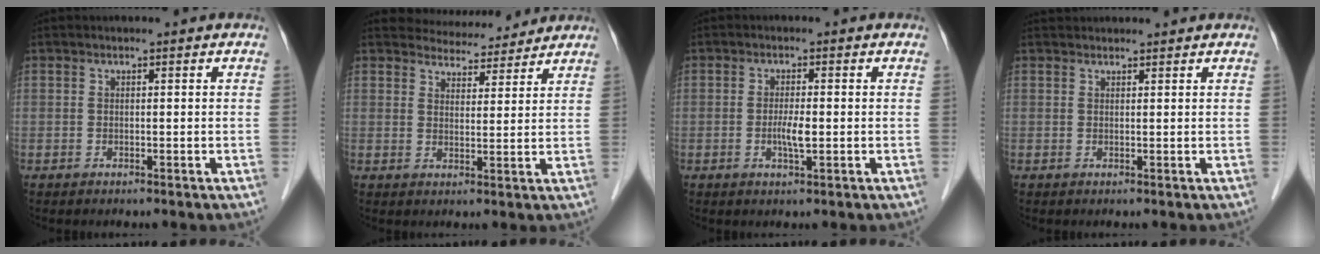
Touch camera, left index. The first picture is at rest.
{"total": 6.4, "force": [6.2, 1.7, 0.2], "torque": [-0.001, 0.008, 0.081]}
{"total": 2.7, "force": [-0.5, 0.4, 2.6], "torque": [-0.054, -0.003, -0.008]}
{"total": 3.2, "force": [3.2, 0.6, 0.4], "torque": [-0.005, 0.033, 0.047]}